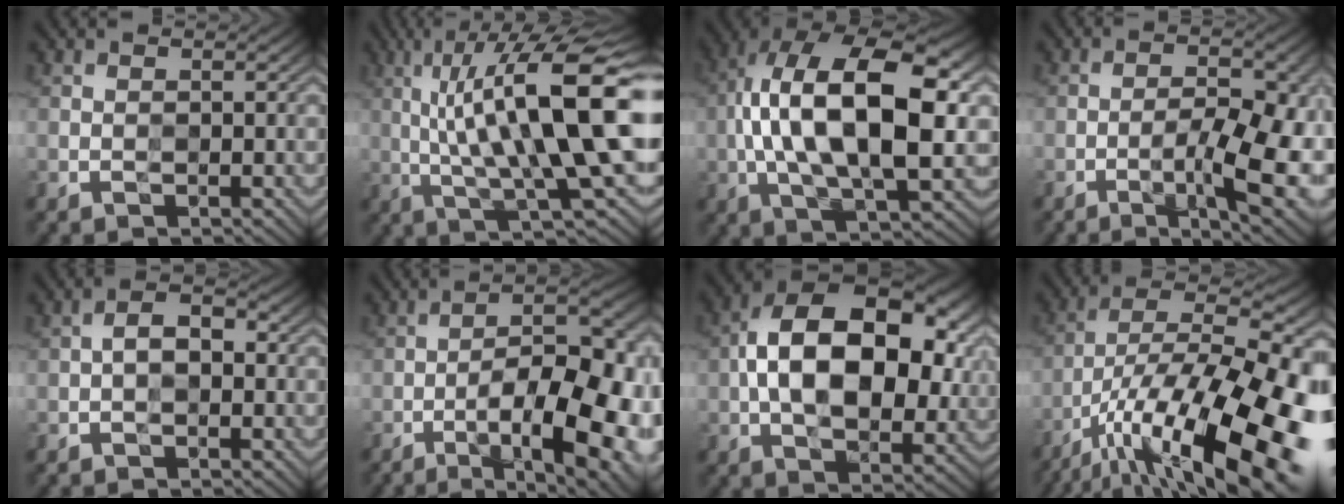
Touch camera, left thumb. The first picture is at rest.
{"total": 16.4, "force": [2.3, 4.0, 15.7], "torque": [-0.262, 0.011, 0.040]}
{"total": 17.7, "force": [0.3, 8.2, 15.7], "torque": [-0.285, 0.019, 0.001]}
{"total": 11.1, "force": [-4.1, 3.1, 9.8], "torque": [-0.142, 0.006, -0.061]}
{"total": 3.1, "force": [-0.1, 1.8, 2.6], "torque": [-0.047, 0.007, -0.008]}
{"total": 18.3, "force": [-6.9, 6.5, 15.7], "torque": [-0.219, -0.002, -0.094]}
{"total": 17.5, "force": [1.6, 10.6, 13.9], "torque": [-0.226, 0.008, 0.022]}
{"total": 20.8, "force": [-9.8, 7.5, 16.8], "torque": [-0.269, -0.020, -0.156]}